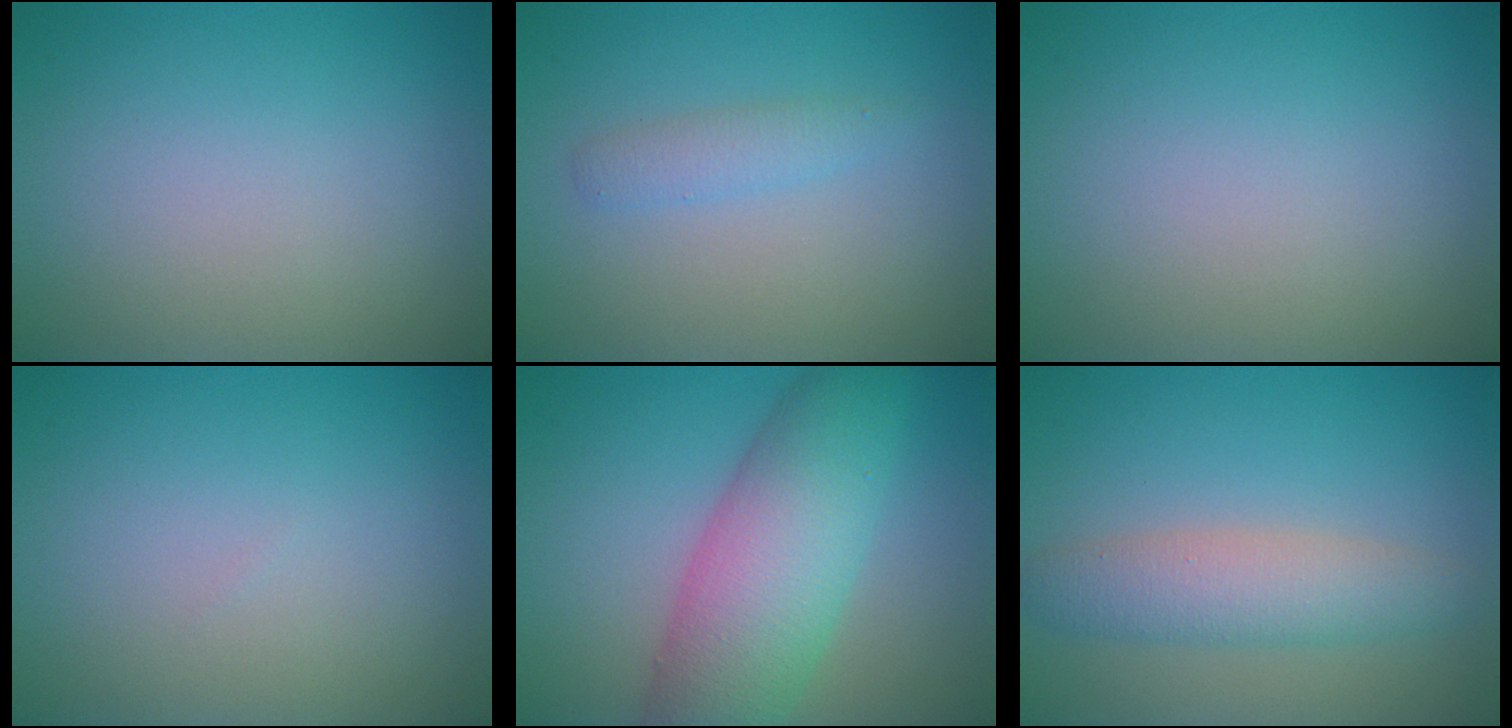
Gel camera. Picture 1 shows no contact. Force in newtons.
{"total": 1.4, "press": 1.4, "slide": 0.1}
{"total": 0.0}
{"total": 0.0}
{"total": 8.5, "press": 8.5, "slide": 0.1}
{"total": 3.8, "press": 3.8, "slide": 0.1}